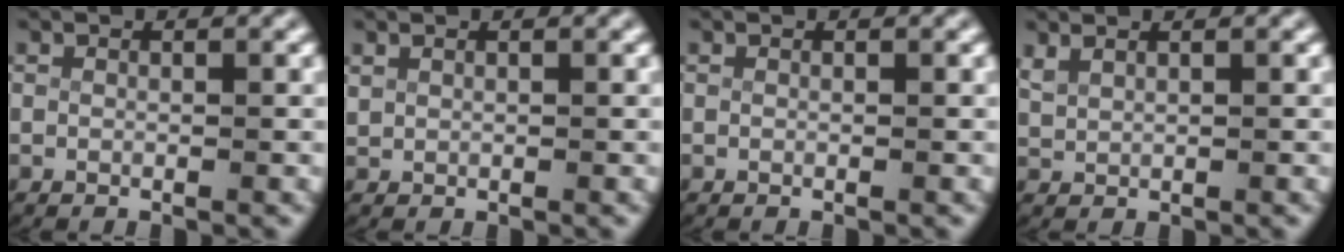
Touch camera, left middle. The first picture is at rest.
{"total": 0.7, "force": [0.5, 0.4, 0.4], "torque": [-0.014, -0.001, 0.016]}
{"total": 0.0}
{"total": 1.4, "force": [1.0, 0.7, 0.7], "torque": [-0.023, -0.003, 0.031]}